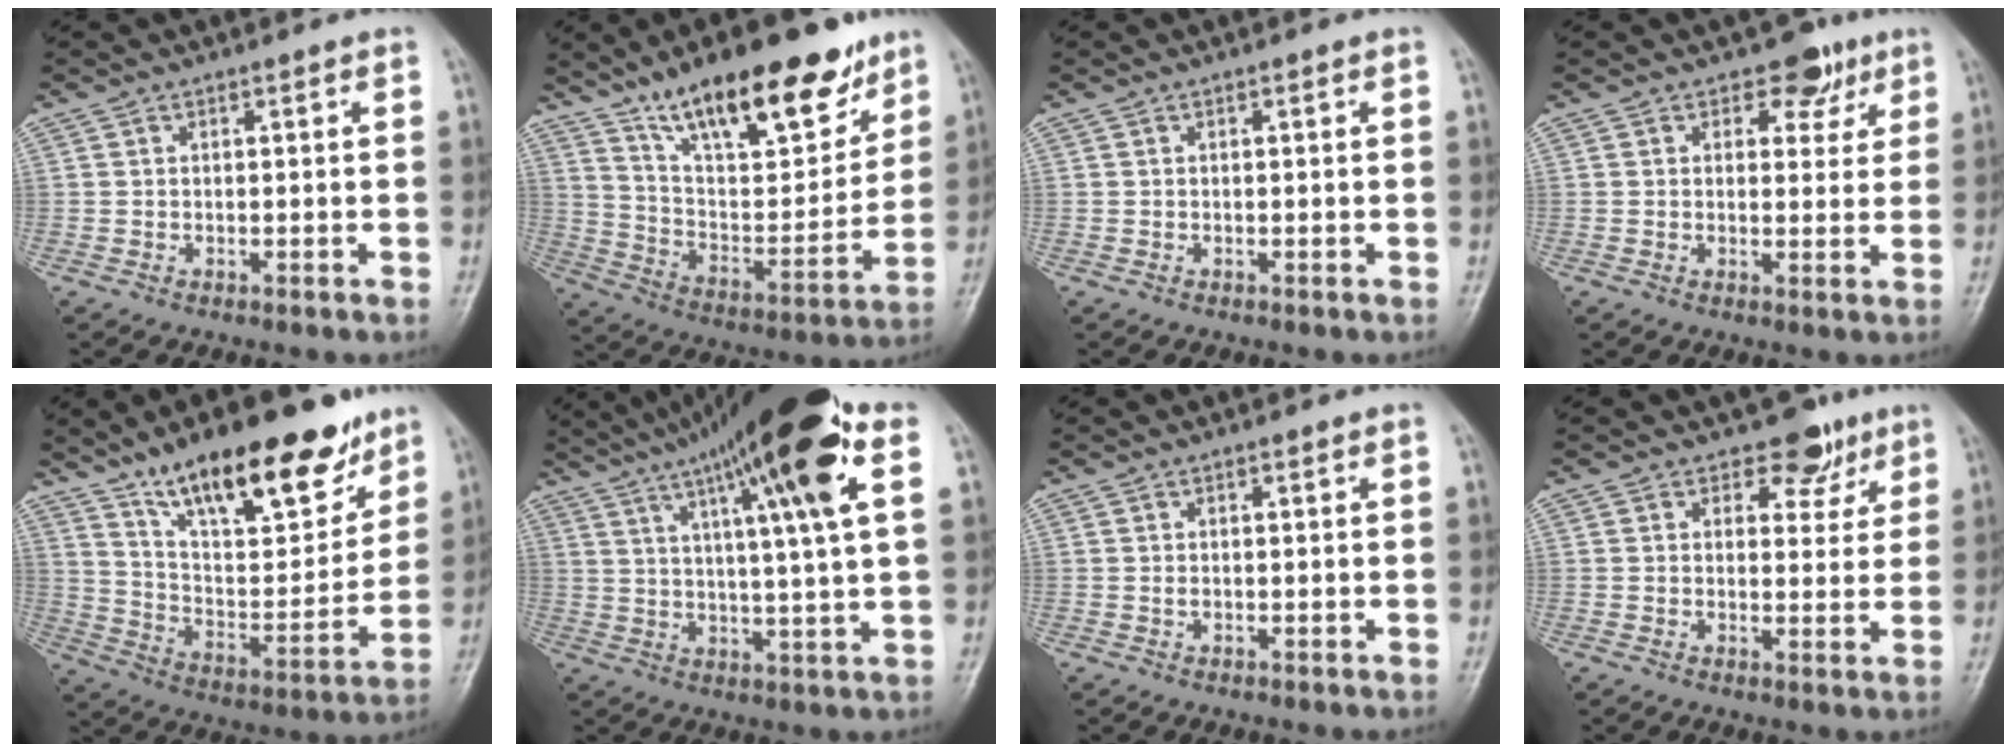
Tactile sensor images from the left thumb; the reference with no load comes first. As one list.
[{"total": 23.1, "force": [15.6, 8.2, 14.9], "torque": [-0.190, -0.063, 0.263]}, {"total": 0.0}, {"total": 5.1, "force": [3.1, 3.5, 2.2], "torque": [0.007, -0.012, 0.038]}, {"total": 23.4, "force": [15.8, 8.3, 15.1], "torque": [-0.190, -0.063, 0.263]}, {"total": 20.9, "force": [9.7, 2.9, 18.3], "torque": [-0.289, 0.004, 0.149]}, {"total": 0.9, "force": [0.2, 0.6, 0.6], "torque": [-0.009, 0.001, 0.005]}, {"total": 5.4, "force": [3.7, 3.5, 1.9], "torque": [0.014, -0.017, 0.048]}]